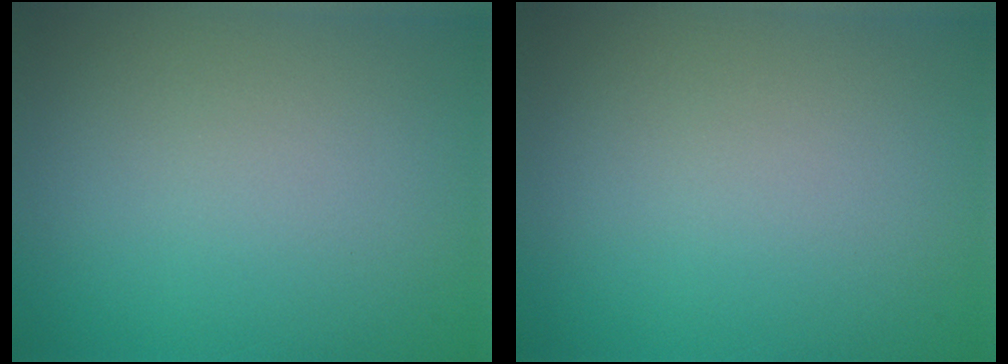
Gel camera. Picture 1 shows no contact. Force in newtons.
{"total": 0.0}